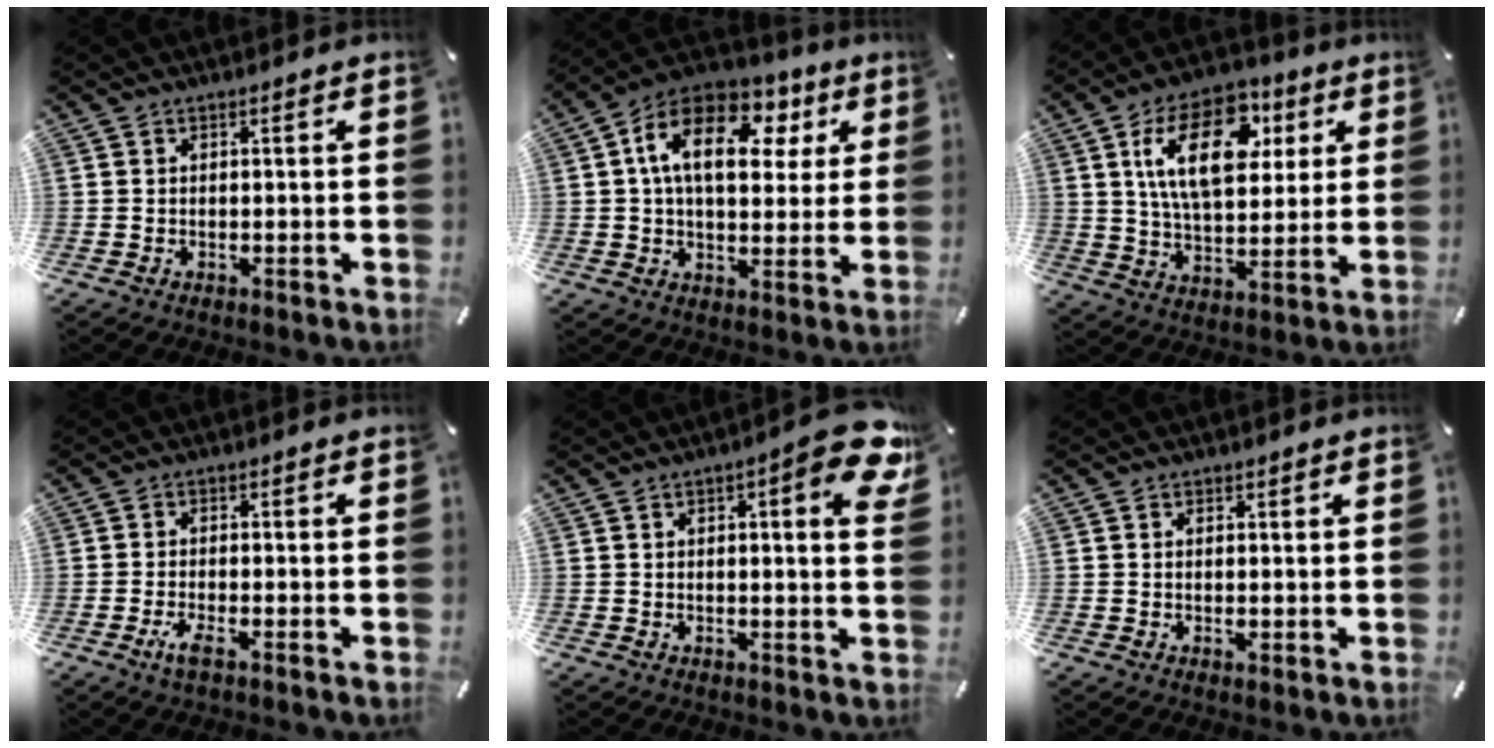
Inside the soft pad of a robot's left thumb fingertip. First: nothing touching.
{"total": 17.4, "force": [5.8, 10.8, 12.4], "torque": [-0.210, -0.009, 0.101]}
{"total": 19.1, "force": [6.8, 11.2, 13.9], "torque": [-0.243, -0.004, 0.107]}
{"total": 3.0, "force": [-1.4, 0.8, 2.6], "torque": [-0.062, -0.006, -0.031]}
{"total": 9.7, "force": [3.9, 2.7, 8.5], "torque": [-0.111, -0.021, 0.062]}
{"total": 1.1, "force": [0.1, 0.9, 0.6], "torque": [-0.005, 0.000, 0.000]}